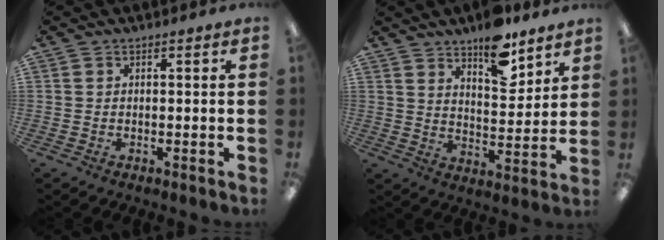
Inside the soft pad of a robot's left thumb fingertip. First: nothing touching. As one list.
[{"total": 12.2, "force": [9.3, 4.7, 6.4], "torque": [-0.081, -0.058, 0.160]}]